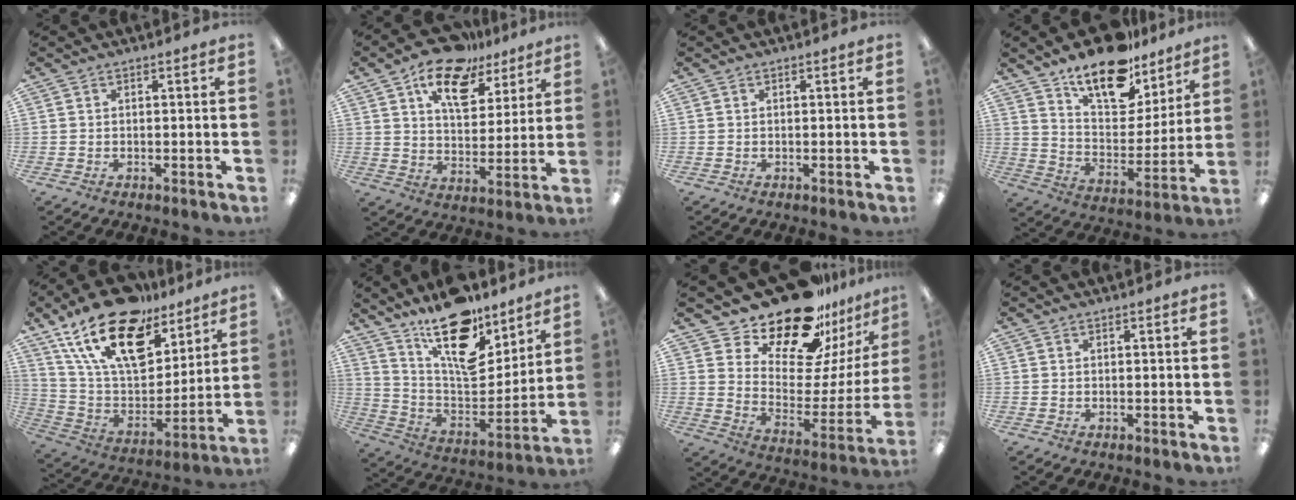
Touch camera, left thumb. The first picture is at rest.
{"total": 14.6, "force": [9.9, 7.7, 7.5], "torque": [-0.116, -0.052, 0.174]}
{"total": 0.0}
{"total": 17.9, "force": [13.7, 7.9, 8.3], "torque": [-0.146, -0.088, 0.244]}
{"total": 23.0, "force": [15.2, 11.2, 13.1], "torque": [-0.248, -0.089, 0.267]}
{"total": 20.2, "force": [13.9, 8.7, 11.8], "torque": [-0.187, -0.100, 0.245]}
{"total": 22.2, "force": [18.2, 8.4, 9.5], "torque": [-0.151, -0.138, 0.315]}
{"total": 0.0}